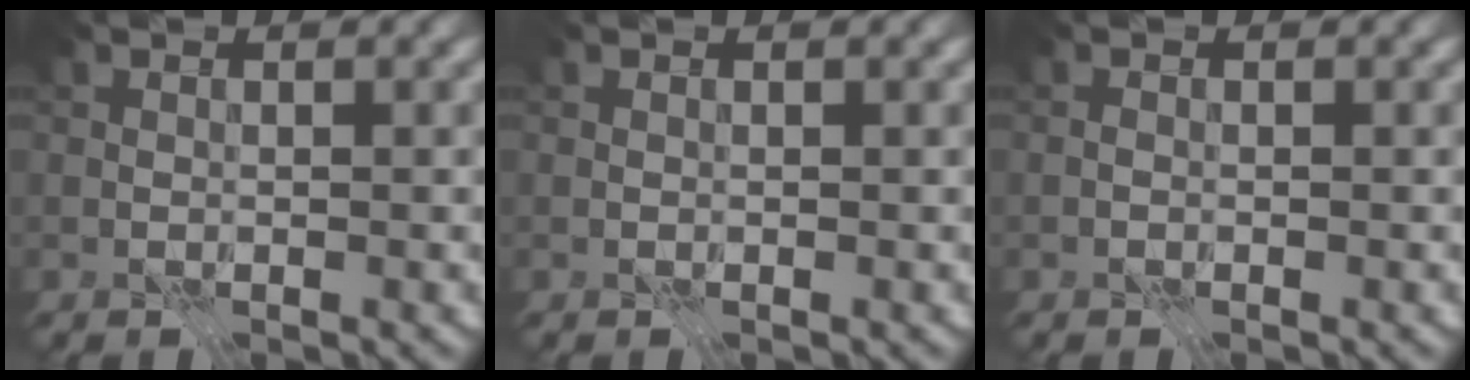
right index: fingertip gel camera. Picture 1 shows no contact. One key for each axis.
{"total": 0.0}
{"total": 0.7, "fx": -0.5, "fy": 0.3, "fz": 0.2, "tx": -0.002, "ty": -0.001, "tz": -0.011}